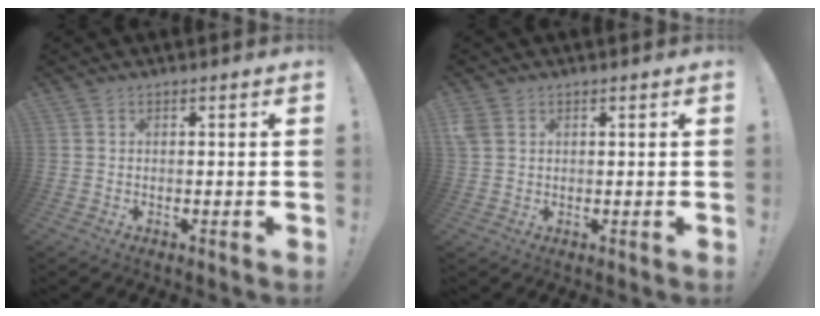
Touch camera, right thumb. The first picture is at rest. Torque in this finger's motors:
{"motor_torque": [0.53, 0.79, 0.68, 0.09, 0.00]}